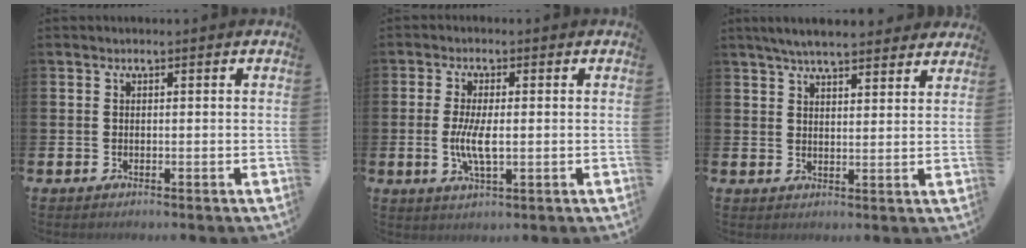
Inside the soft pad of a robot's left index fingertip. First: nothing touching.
{"total": 4.8, "force": [-0.2, 1.7, 4.5], "torque": [-0.081, -0.001, -0.008]}
{"total": 5.2, "force": [4.9, 0.8, 1.6], "torque": [-0.042, -0.017, 0.090]}